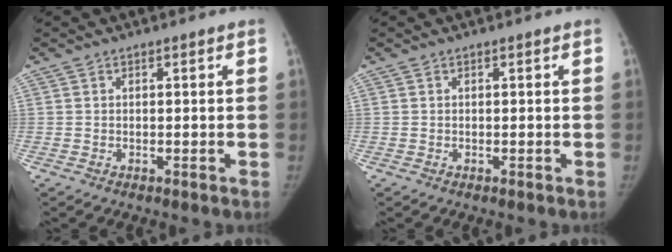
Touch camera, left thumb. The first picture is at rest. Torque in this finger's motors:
{"motor_torque": [0.00, 0.00, 0.21, -0.16, 0.00]}